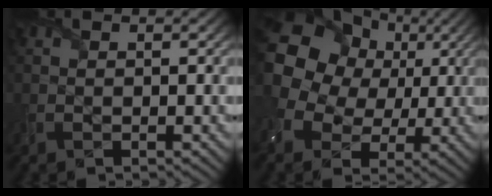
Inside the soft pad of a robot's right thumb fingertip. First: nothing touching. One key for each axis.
{"total": 17.0, "fx": 4.5, "fy": 13.9, "fz": 8.6, "tx": -0.236, "ty": 0.021, "tz": 0.079}